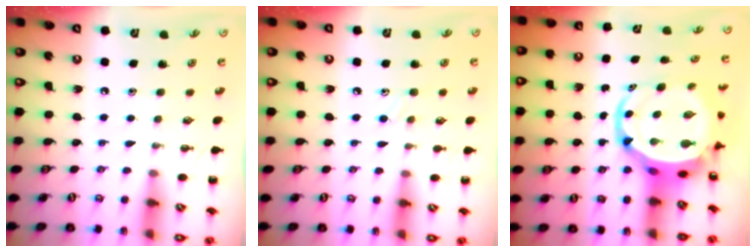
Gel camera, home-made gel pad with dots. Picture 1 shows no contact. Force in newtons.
{"total": 6.4, "press": 6.1, "slide": 2.2}
{"total": 8.5, "press": 8.0, "slide": 2.9}